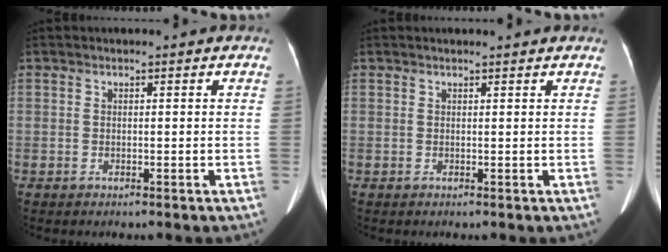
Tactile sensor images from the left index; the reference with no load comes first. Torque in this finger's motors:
{"motor_torque": [-0.47, 0.23, -0.33, -0.06]}